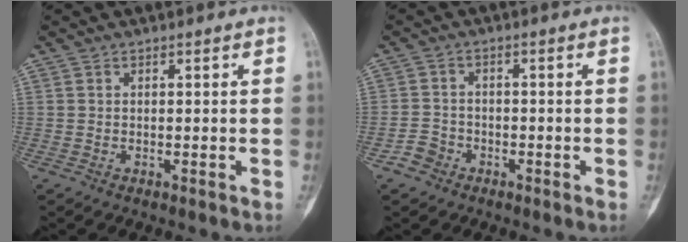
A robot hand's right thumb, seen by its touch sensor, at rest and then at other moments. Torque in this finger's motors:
{"motor_torque": [0.00, -0.33, 0.02, -0.15, 0.00]}